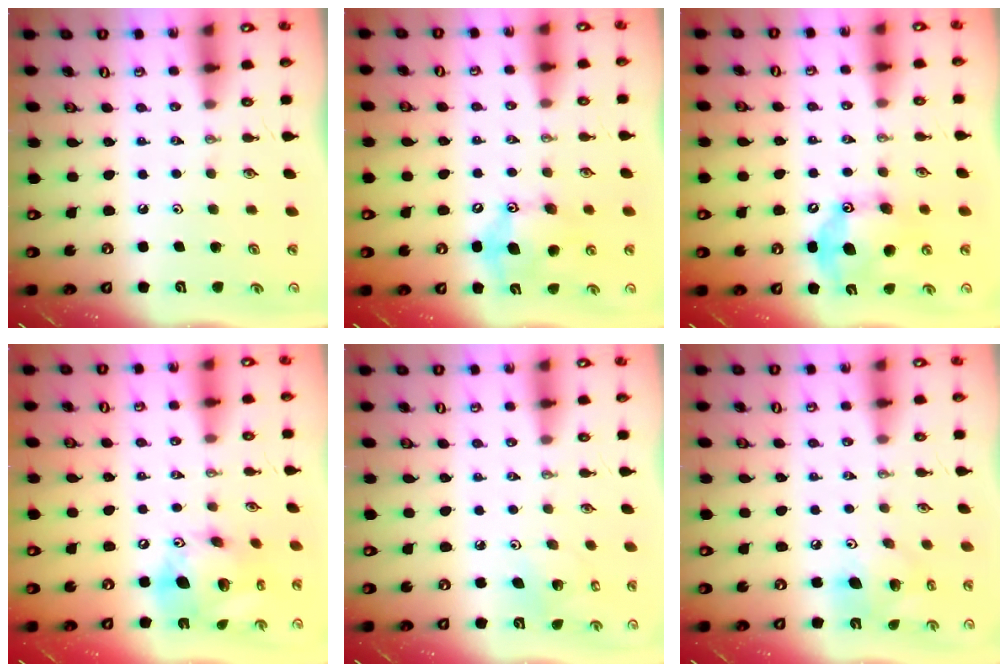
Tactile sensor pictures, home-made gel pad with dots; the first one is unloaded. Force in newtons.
{"total": 12.0, "press": 12.0, "slide": 0.3}
{"total": 14.9, "press": 14.9, "slide": 0.3}
{"total": 17.6, "press": 17.3, "slide": 3.2}
{"total": 3.5, "press": 3.5, "slide": 0.1}
{"total": 11.4, "press": 11.3, "slide": 1.9}